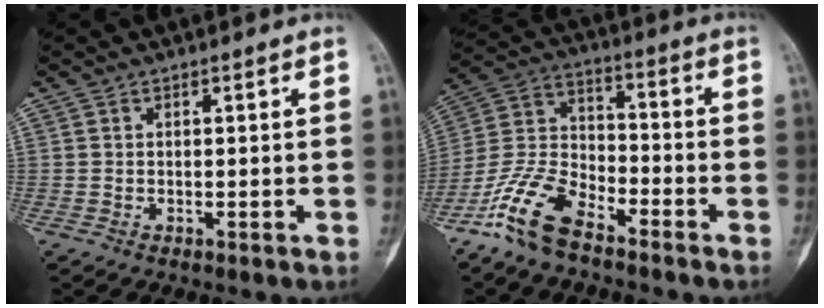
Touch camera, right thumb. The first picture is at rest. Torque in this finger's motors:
{"motor_torque": [0.23, 0.17, 1.00, -1.37, -0.03]}